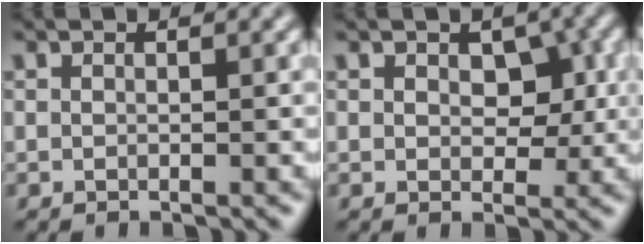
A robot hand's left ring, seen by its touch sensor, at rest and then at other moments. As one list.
[{"total": 3.1, "force": [0.7, 2.0, 2.3], "torque": [-0.029, -0.003, 0.010]}]